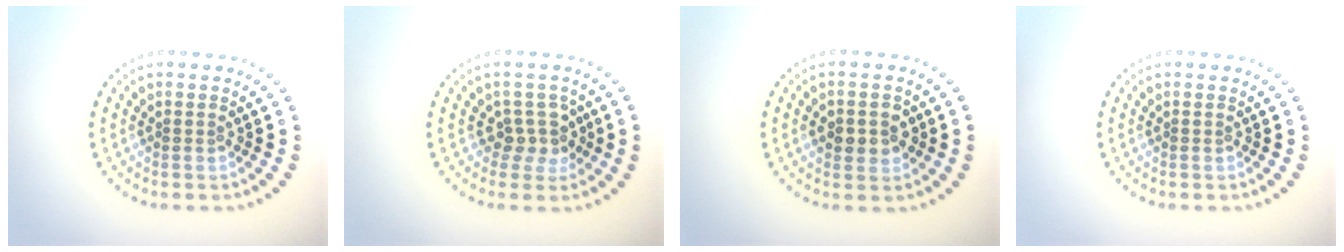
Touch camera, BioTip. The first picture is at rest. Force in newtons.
{"total": 2.6, "press": 2.0, "slide": 1.6}
{"total": 2.3, "press": 2.3, "slide": 0.0}
{"total": 0.0}